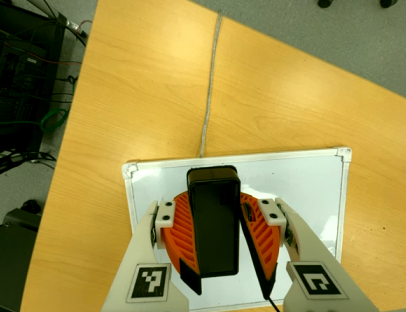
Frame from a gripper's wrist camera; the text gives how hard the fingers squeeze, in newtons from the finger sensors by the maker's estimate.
{"total": 8.1, "left": 8.9, "right": 7.4}